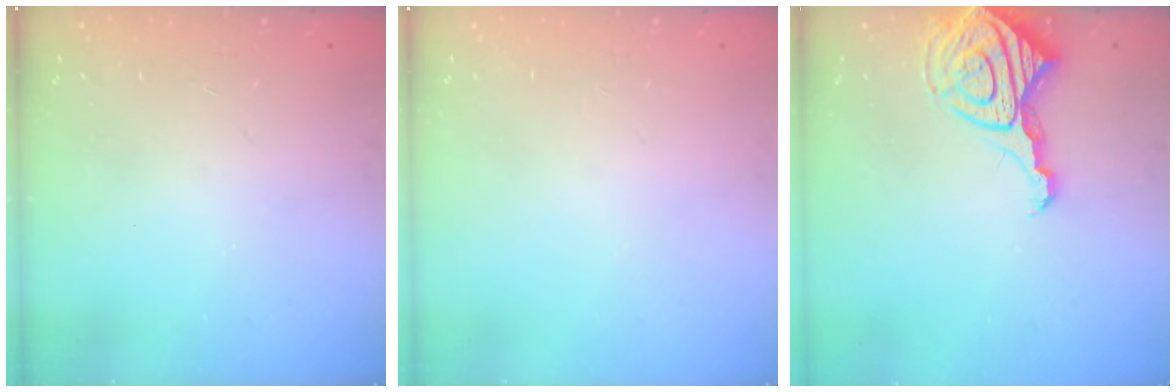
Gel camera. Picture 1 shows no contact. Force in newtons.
{"total": 0.0}
{"total": 12.0, "press": 12.0, "slide": 1.1}